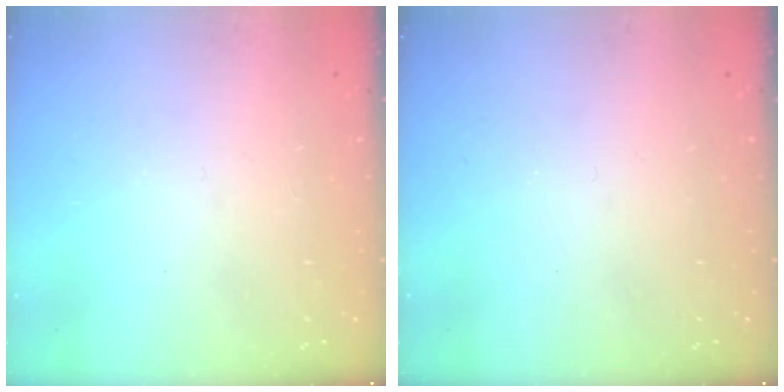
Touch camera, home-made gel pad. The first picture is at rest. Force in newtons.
{"total": 0.0}